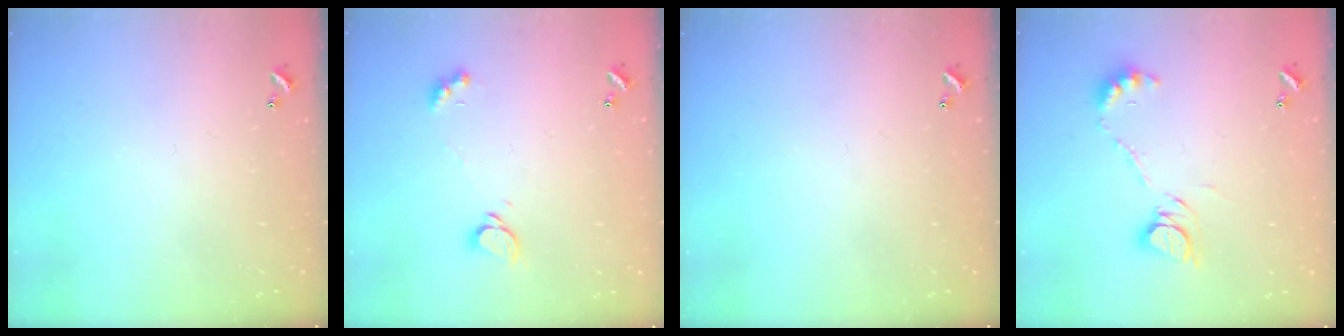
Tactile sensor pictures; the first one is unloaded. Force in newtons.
{"total": 2.1, "press": 2.1, "slide": 0.3}
{"total": 0.0}
{"total": 9.7, "press": 9.6, "slide": 0.9}